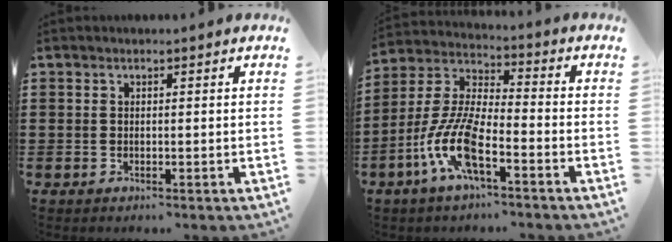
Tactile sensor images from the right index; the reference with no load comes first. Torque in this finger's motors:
{"motor_torque": [2.14, 0.00, 1.05, 0.21]}